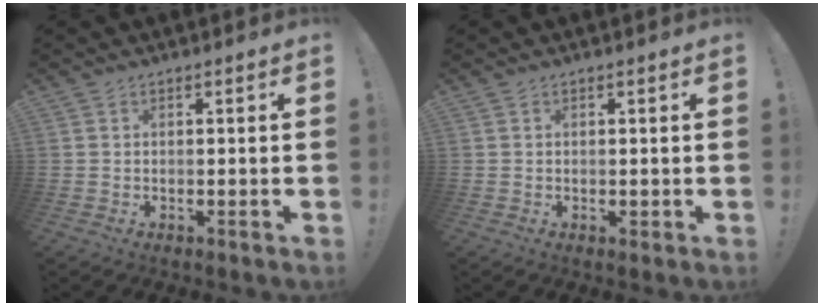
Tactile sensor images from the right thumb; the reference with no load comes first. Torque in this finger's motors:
{"motor_torque": [0.09, 0.03, 0.05, -0.12, 0.04]}